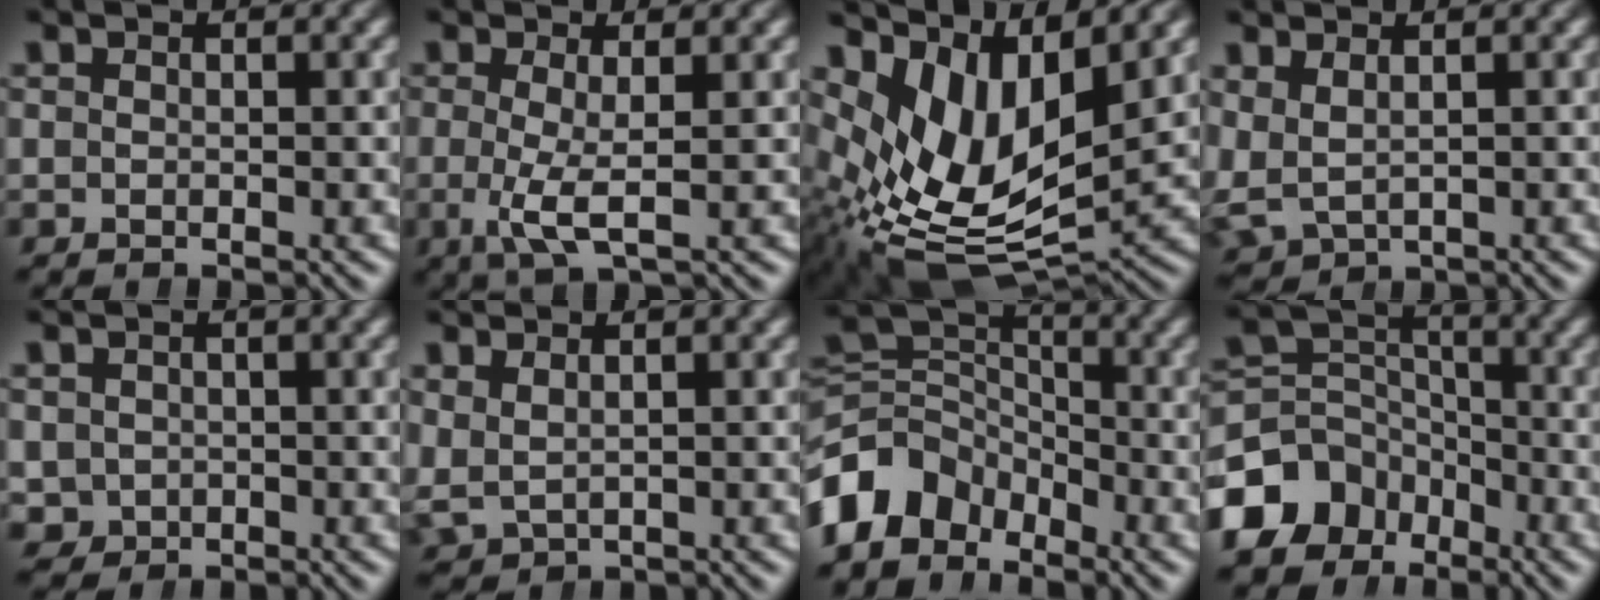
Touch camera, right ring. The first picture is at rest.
{"total": 3.6, "force": [-0.5, 0.8, 3.5], "torque": [-0.070, -0.014, -0.001]}
{"total": 13.0, "force": [0.0, 8.7, 9.6], "torque": [-0.205, -0.041, 0.018]}
{"total": 4.3, "force": [0.6, 3.9, 1.7], "torque": [-0.076, -0.023, 0.027]}
{"total": 5.4, "force": [-1.3, 4.9, 1.7], "torque": [-0.054, -0.038, -0.003]}
{"total": 2.6, "force": [0.9, 2.2, 1.0], "torque": [-0.040, -0.008, 0.031]}
{"total": 10.5, "force": [-2.3, 9.0, 4.8], "torque": [-0.103, -0.027, -0.046]}
{"total": 9.3, "force": [-2.9, 7.9, 3.9], "torque": [-0.068, -0.037, -0.044]}